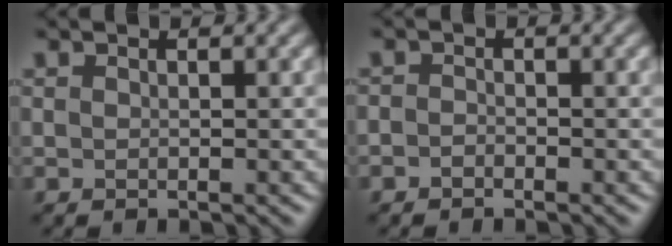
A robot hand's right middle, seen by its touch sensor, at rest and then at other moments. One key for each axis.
{"total": 0.8, "fx": -0.7, "fy": 0.4, "fz": 0.1, "tx": -0.004, "ty": -0.001, "tz": -0.016}